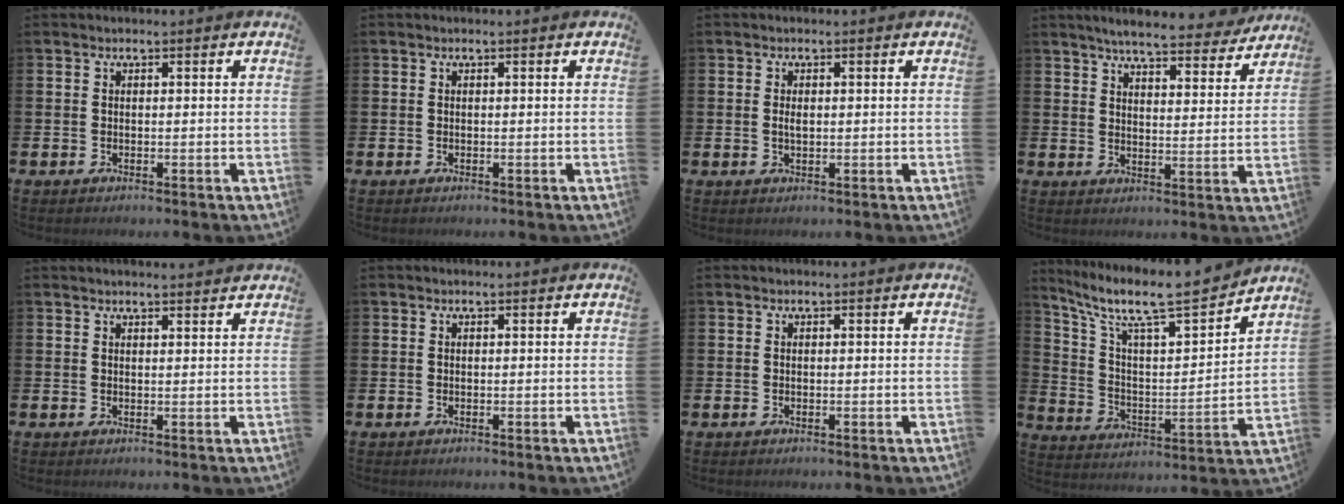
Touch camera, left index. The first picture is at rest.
{"total": 0.0}
{"total": 1.2, "force": [0.1, 0.6, 1.0], "torque": [-0.017, 0.003, 0.000]}
{"total": 6.0, "force": [5.6, 0.8, 2.0], "torque": [-0.044, -0.032, 0.092]}
{"total": 1.5, "force": [1.5, 0.0, 0.1], "torque": [0.008, -0.008, 0.025]}
{"total": 0.0}
{"total": 0.0}
{"total": 10.1, "force": [8.8, 1.7, 4.7], "torque": [-0.125, -0.066, 0.146]}